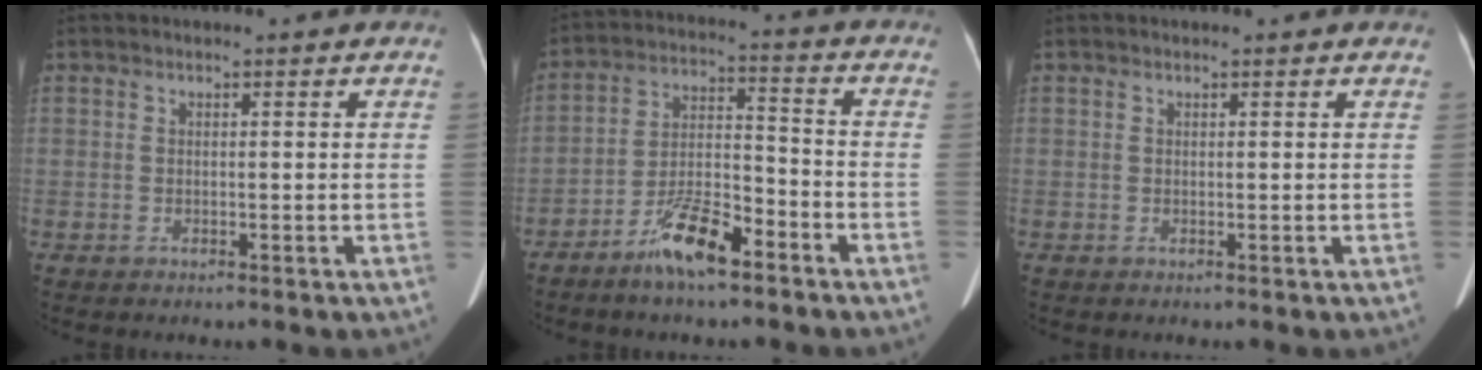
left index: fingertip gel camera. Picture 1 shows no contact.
{"total": 9.0, "force": [-6.3, 2.0, 6.1], "torque": [-0.125, -0.001, -0.118]}
{"total": 0.0}